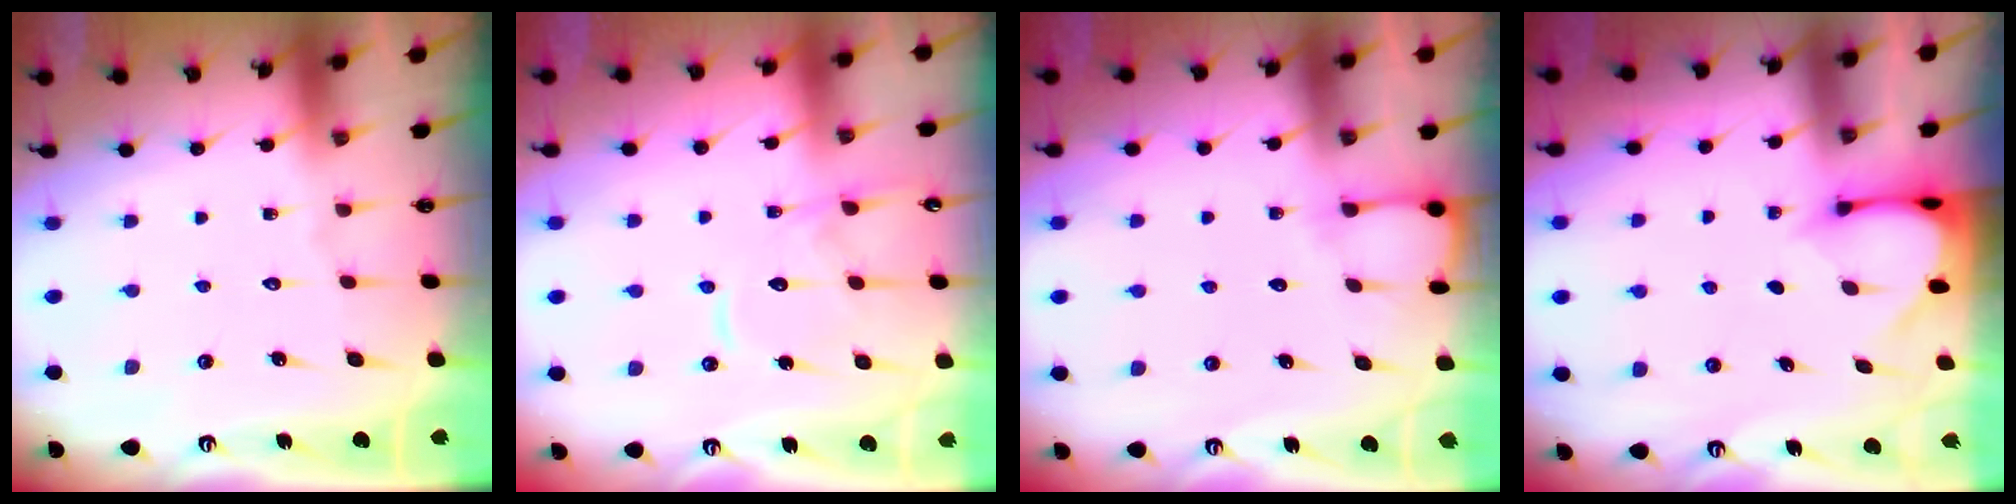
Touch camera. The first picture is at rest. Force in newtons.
{"total": 12.7, "press": 12.6, "slide": 1.3}
{"total": 3.3, "press": 3.3, "slide": 0.4}
{"total": 3.2, "press": 3.2, "slide": 0.2}